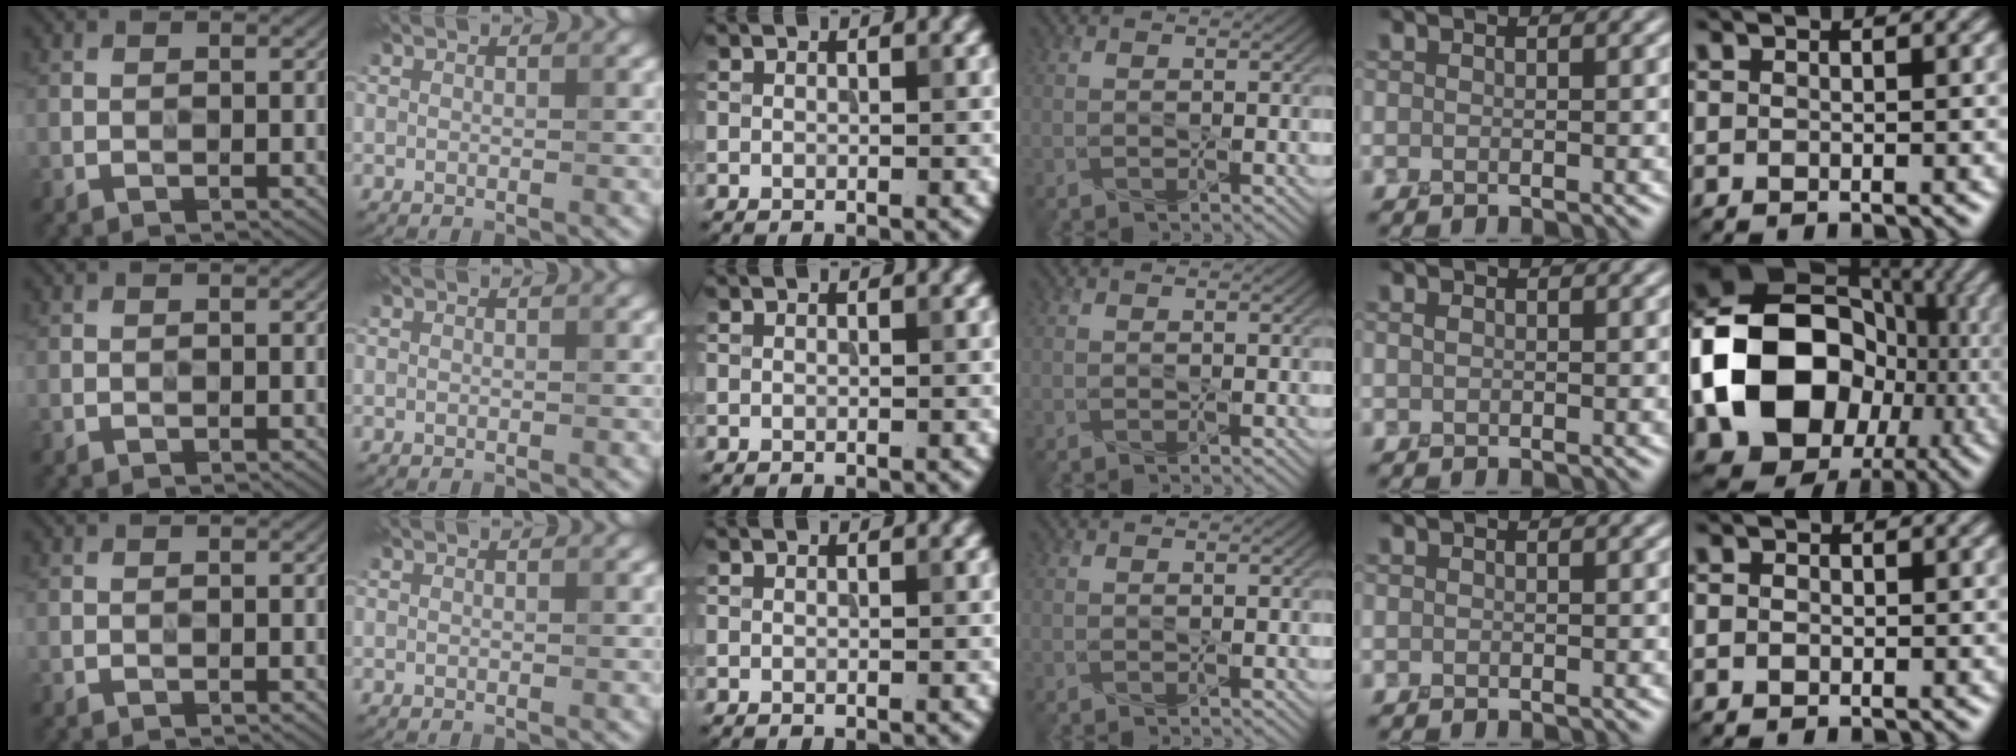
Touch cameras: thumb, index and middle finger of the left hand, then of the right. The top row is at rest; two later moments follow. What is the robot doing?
{"motion": "press", "object": "button"}